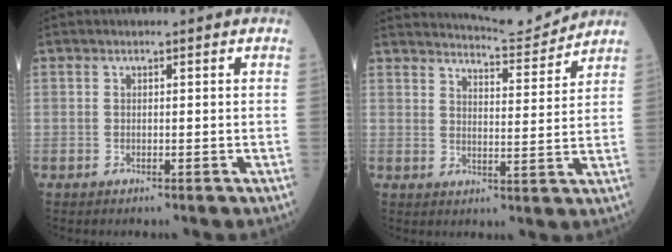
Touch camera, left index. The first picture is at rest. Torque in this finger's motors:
{"motor_torque": [0.27, -0.47, 0.01, 0.01]}